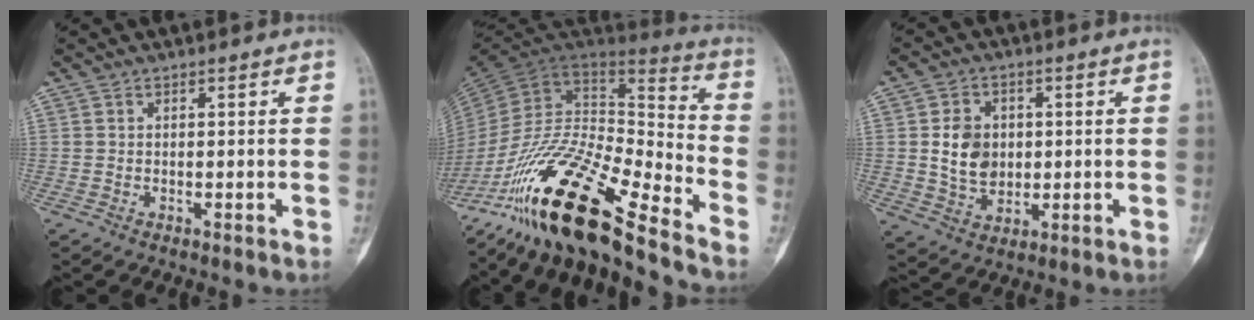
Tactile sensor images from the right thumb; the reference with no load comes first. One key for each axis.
{"total": 25.9, "fx": -18.7, "fy": 6.5, "fz": 16.8, "tx": -0.322, "ty": 0.059, "tz": -0.339}
{"total": 8.8, "fx": 0.6, "fy": 7.1, "fz": 5.2, "tx": -0.058, "ty": -0.006, "tz": 0.016}